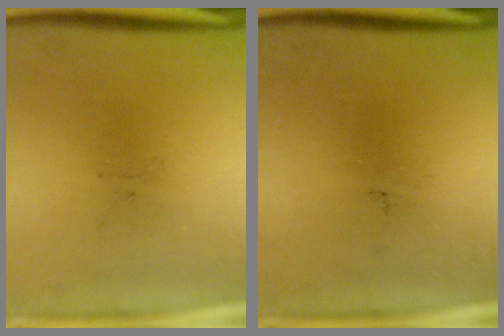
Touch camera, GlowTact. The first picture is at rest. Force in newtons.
{"total": 0.0}